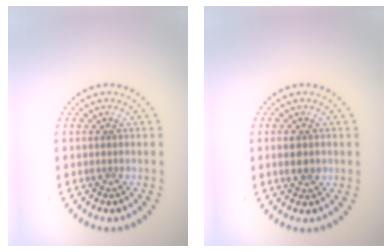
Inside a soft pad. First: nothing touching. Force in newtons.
{"total": 1.8, "press": 1.8, "slide": 0.1}